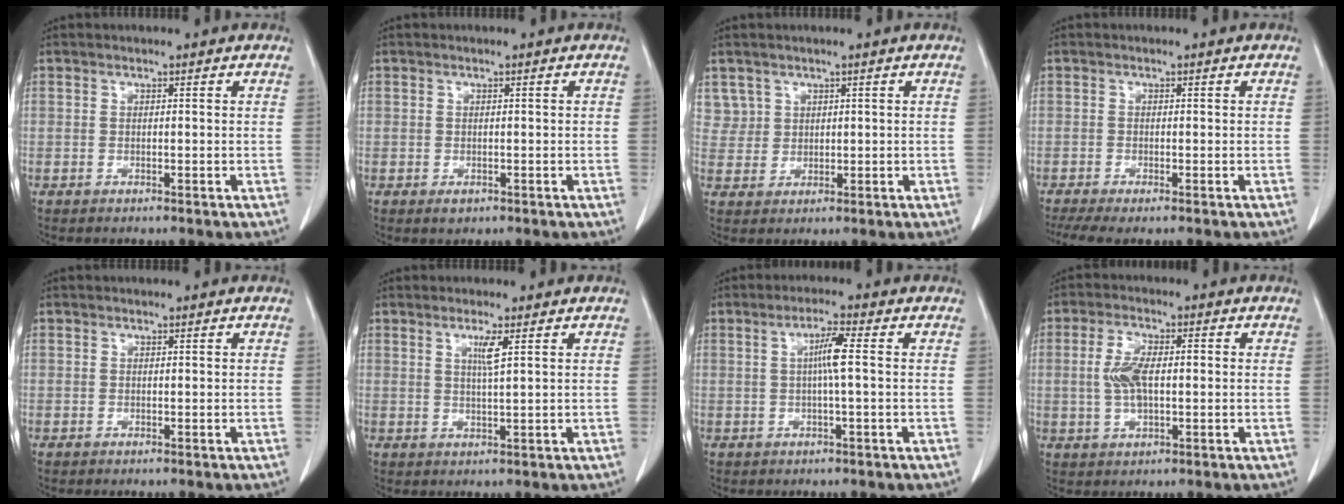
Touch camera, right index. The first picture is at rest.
{"total": 1.2, "force": [-0.6, 0.9, 0.7], "torque": [-0.007, 0.001, -0.002]}
{"total": 3.5, "force": [2.0, 2.9, -0.4], "torque": [0.028, 0.007, 0.038]}
{"total": 4.5, "force": [-3.3, 0.7, 2.9], "torque": [-0.055, -0.008, -0.056]}
{"total": 0.0}
{"total": 2.7, "force": [1.2, -0.3, 2.5], "torque": [-0.050, -0.005, 0.022]}
{"total": 4.0, "force": [0.3, -0.3, 4.0], "torque": [-0.073, 0.004, 0.006]}
{"total": 6.1, "force": [0.1, 2.5, 5.6], "torque": [-0.120, 0.014, 0.004]}